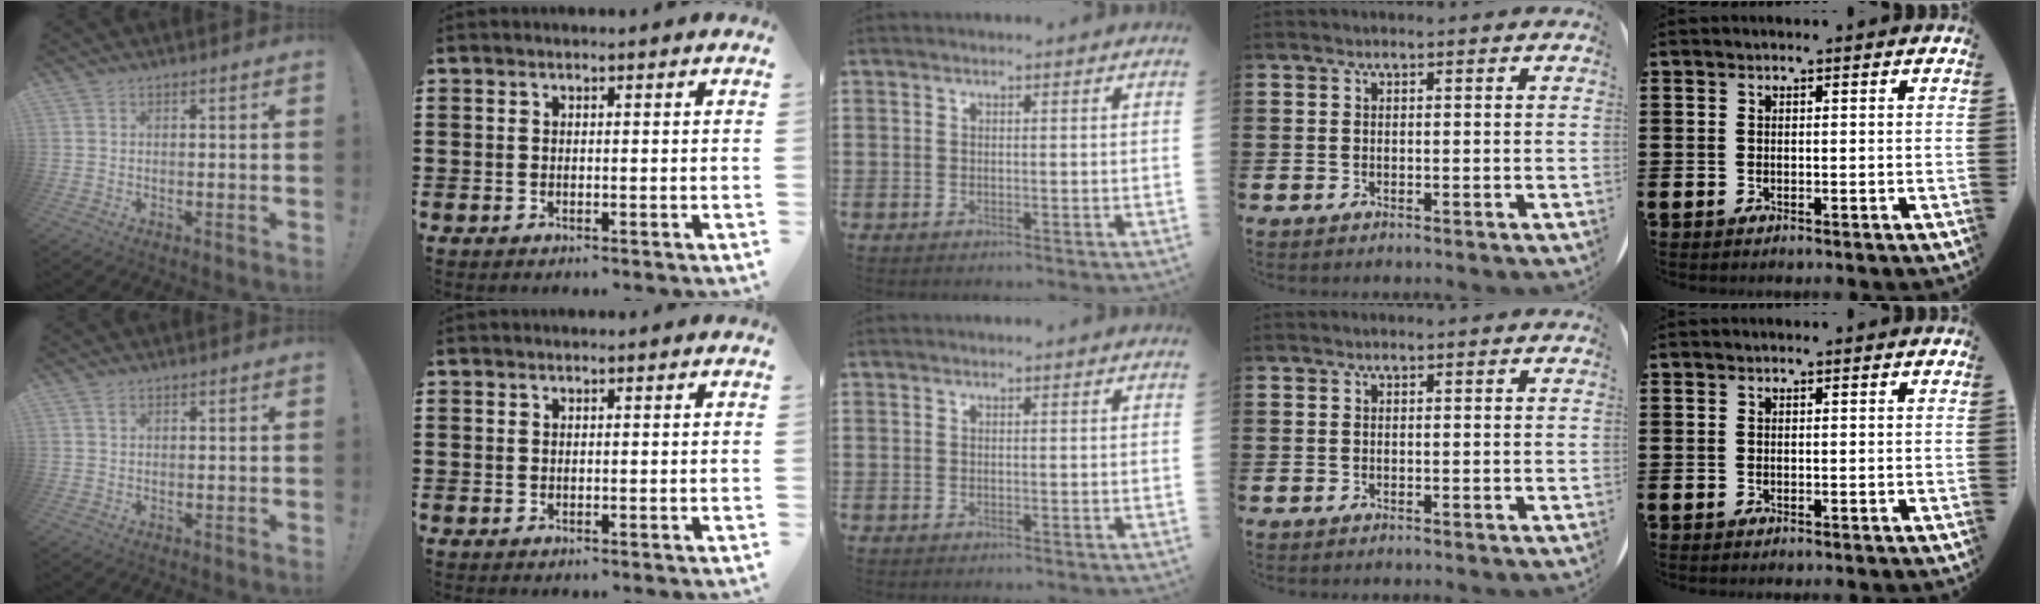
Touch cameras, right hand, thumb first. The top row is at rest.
{"thumb": {"total": 0.8, "force": [0.5, 0.5, 0.4], "torque": [0.000, -0.002, 0.008]}}